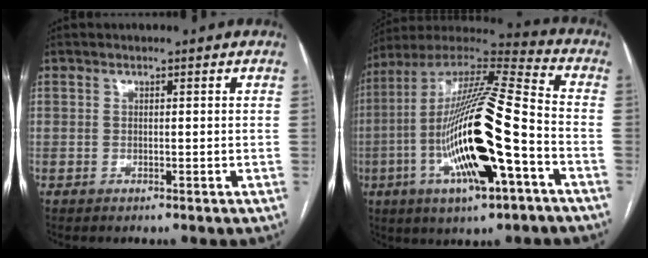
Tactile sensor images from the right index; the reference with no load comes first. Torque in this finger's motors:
{"motor_torque": [2.10, -0.04, 1.00, 0.21]}